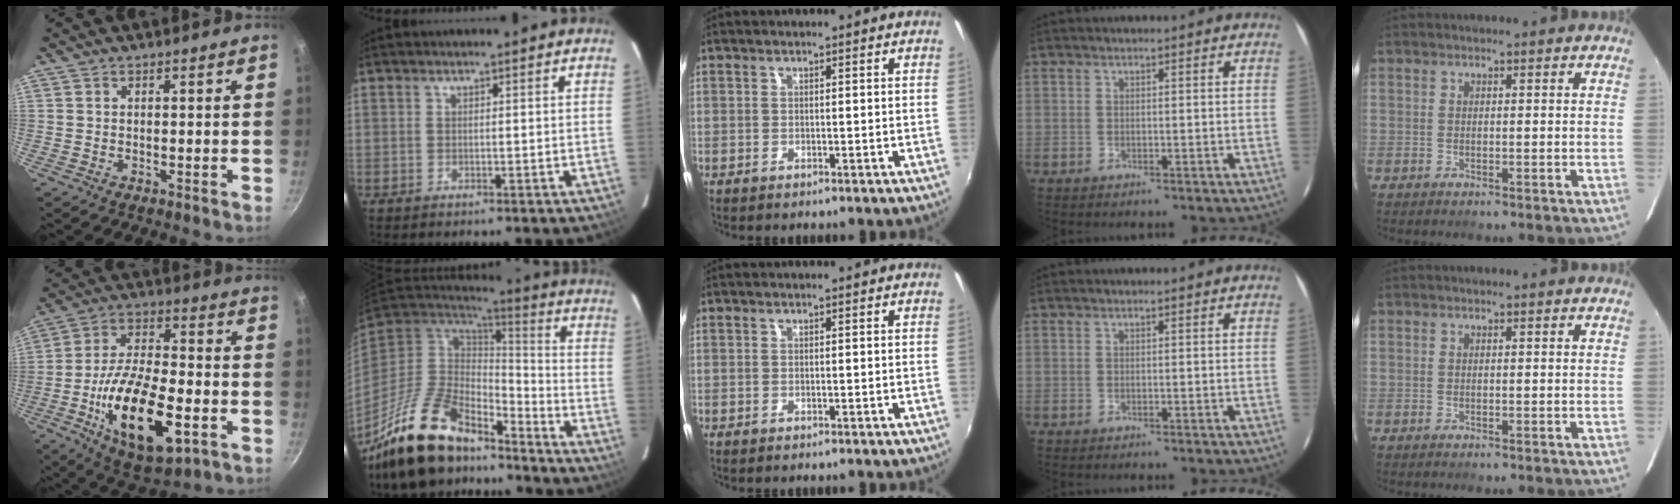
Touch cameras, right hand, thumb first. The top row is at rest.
{"thumb": {"total": 21.6, "force": [-6.8, 9.5, 18.2], "torque": [-0.308, 0.022, -0.112]}, "index": {"total": 19.9, "force": [-15.1, 7.9, 10.3], "torque": [-0.212, -0.018, -0.260]}}